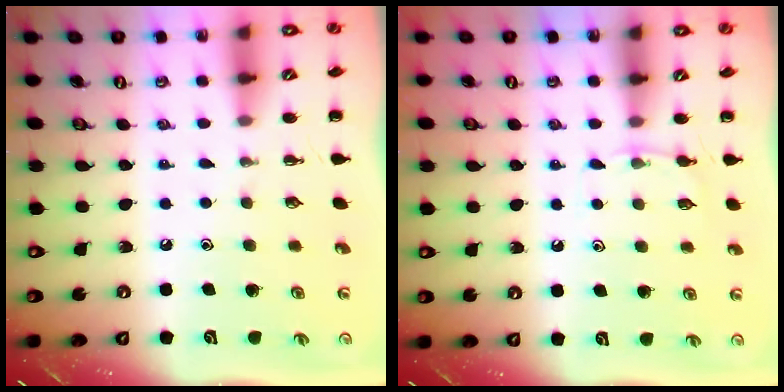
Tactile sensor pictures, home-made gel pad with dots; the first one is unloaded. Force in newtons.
{"total": 4.0, "press": 3.8, "slide": 1.3}